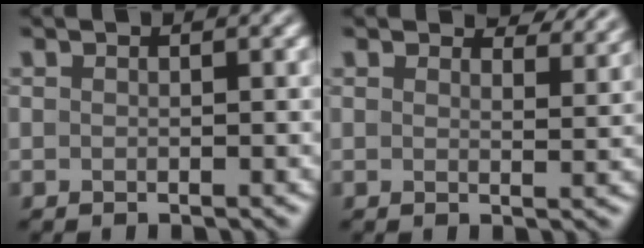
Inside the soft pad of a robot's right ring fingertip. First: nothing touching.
{"total": 3.4, "force": [3.2, 0.7, 1.2], "torque": [-0.025, -0.002, 0.038]}